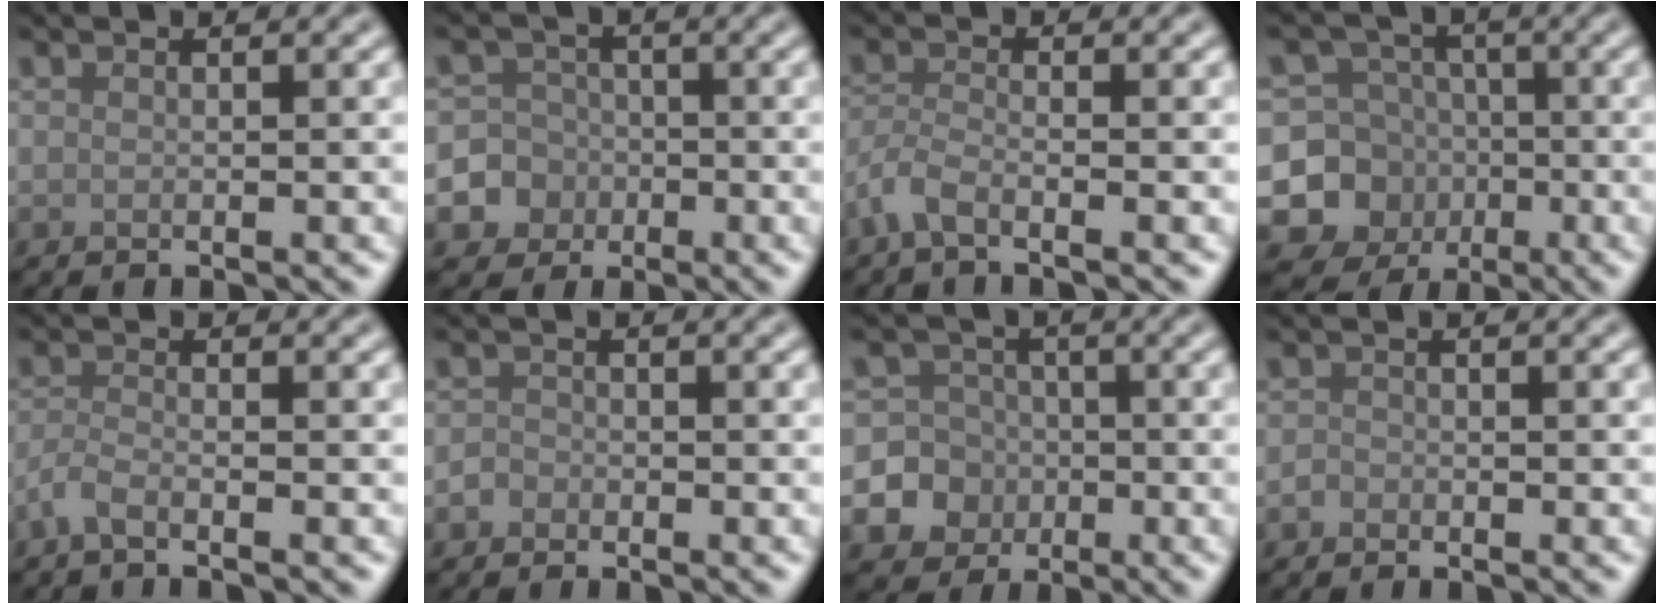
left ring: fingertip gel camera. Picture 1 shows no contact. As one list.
[{"total": 7.9, "force": [-2.7, 7.4, 0.9], "torque": [-0.010, -0.010, -0.073]}, {"total": 2.5, "force": [-1.8, 0.6, 1.6], "torque": [-0.039, -0.003, -0.048]}, {"total": 7.0, "force": [-2.0, 6.6, 1.4], "torque": [-0.017, -0.004, -0.054]}, {"total": 1.8, "force": [-1.3, 0.4, 1.2], "torque": [-0.028, -0.002, -0.037]}, {"total": 1.1, "force": [-0.6, 0.9, 0.1], "torque": [0.003, 0.001, -0.014]}, {"total": 11.0, "force": [-3.1, 10.4, 1.6], "torque": [-0.055, -0.013, -0.070]}, {"total": 0.8, "force": [-0.5, 0.6, 0.1], "torque": [0.001, -0.001, -0.011]}]